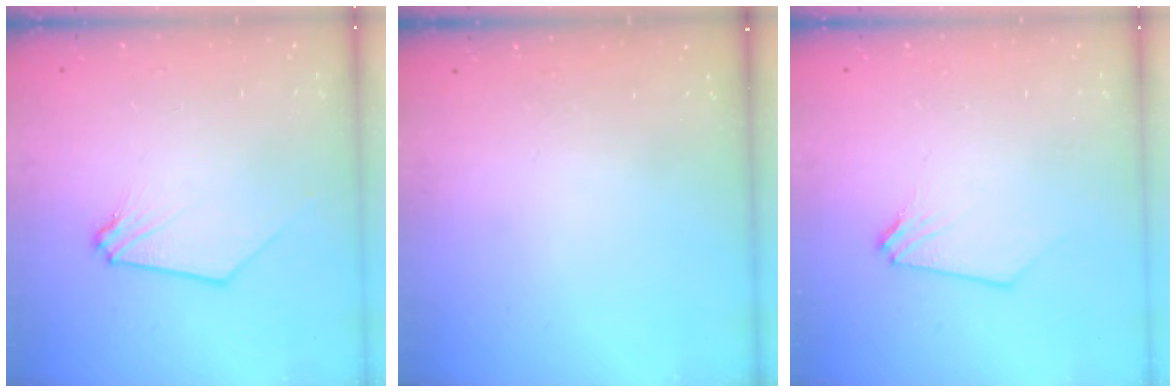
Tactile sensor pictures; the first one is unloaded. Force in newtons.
{"total": 0.0}
{"total": 0.0}